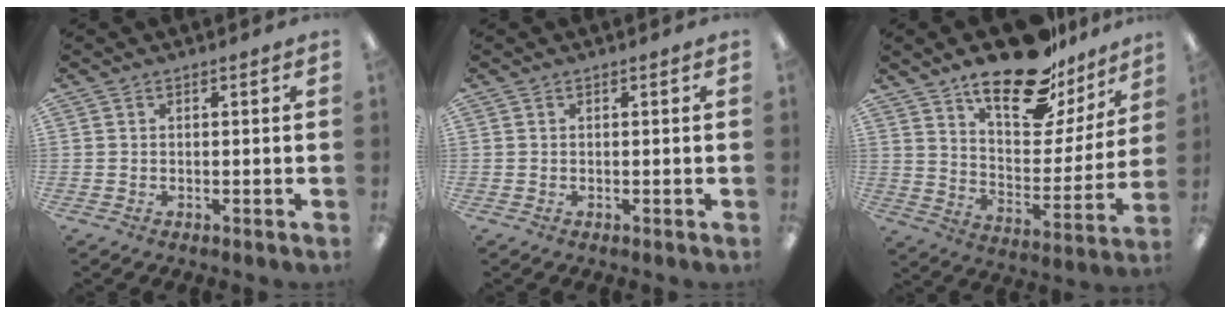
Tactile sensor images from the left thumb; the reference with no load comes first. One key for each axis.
{"total": 0.0}
{"total": 20.9, "fx": 16.0, "fy": 8.1, "fz": 10.8, "tx": -0.169, "ty": -0.104, "tz": 0.273}